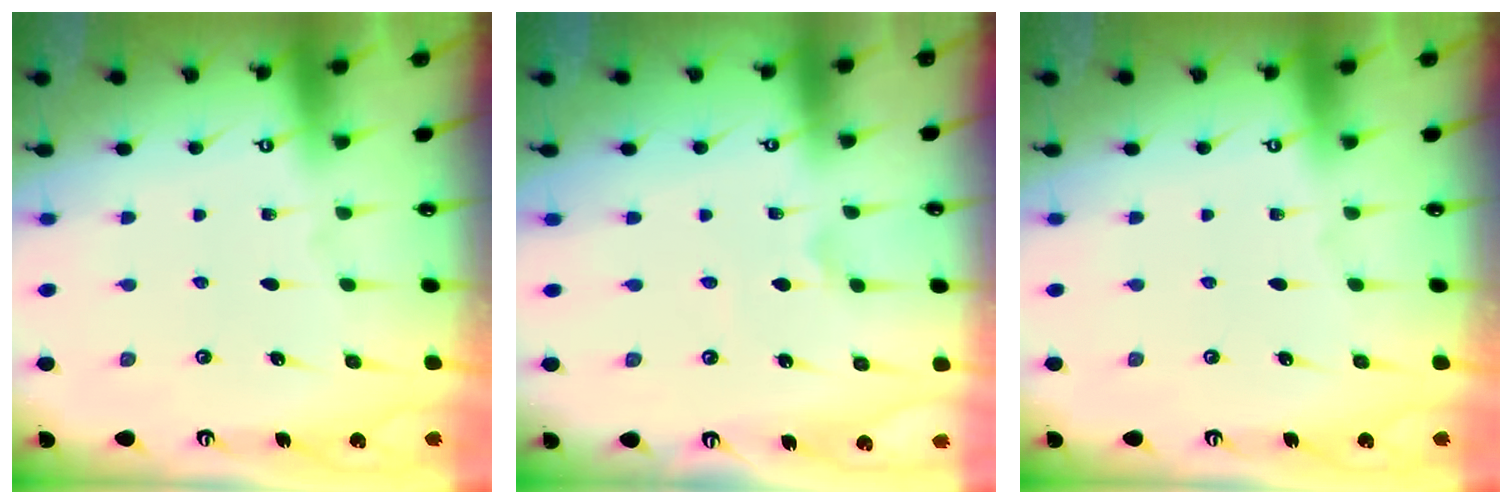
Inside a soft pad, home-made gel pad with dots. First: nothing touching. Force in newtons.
{"total": 0.7, "press": 0.7, "slide": 0.1}
{"total": 0.0}